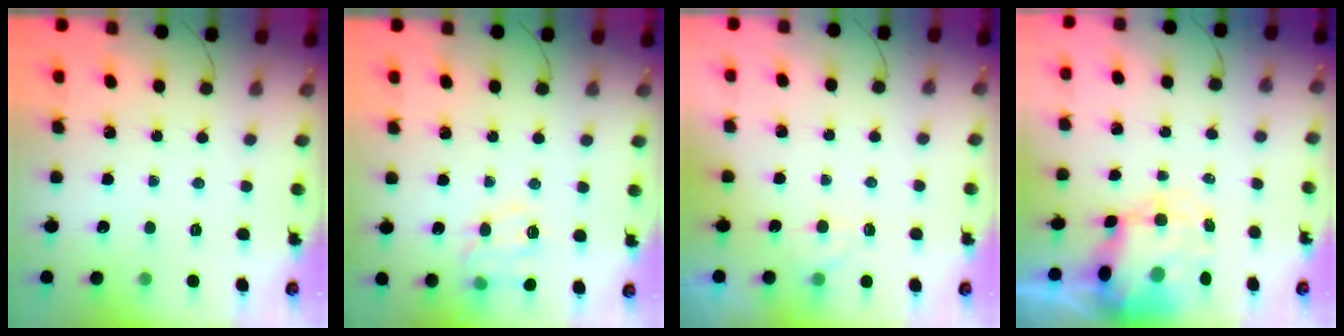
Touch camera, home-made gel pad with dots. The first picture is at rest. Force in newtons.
{"total": 12.4, "press": 12.4, "slide": 1.0}
{"total": 2.5, "press": 2.0, "slide": 1.5}
{"total": 6.5, "press": 6.2, "slide": 2.0}